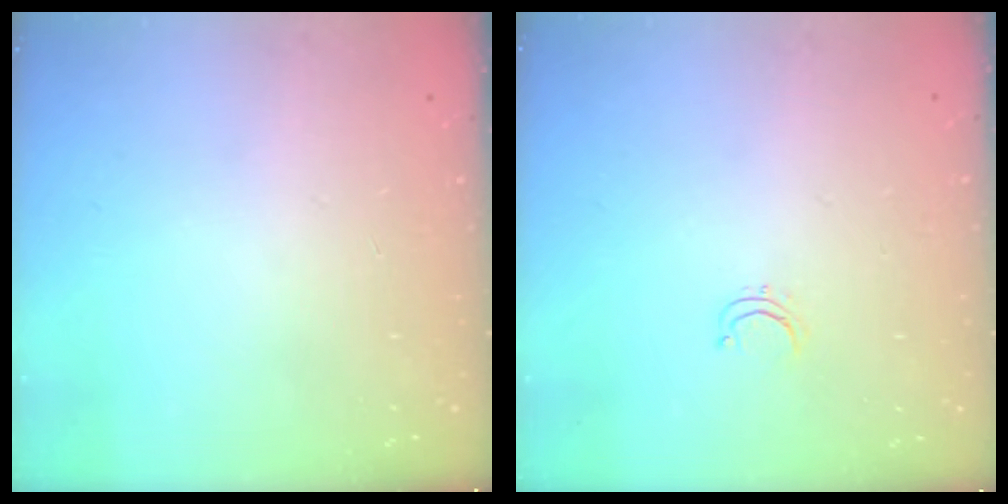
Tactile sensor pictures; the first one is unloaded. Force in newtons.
{"total": 2.8, "press": 2.8, "slide": 0.2}